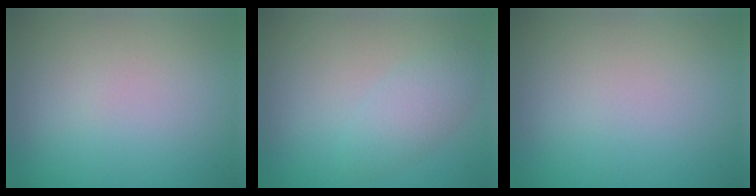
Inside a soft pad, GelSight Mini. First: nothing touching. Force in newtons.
{"total": 2.5, "press": 2.5, "slide": 0.1}
{"total": 0.0}